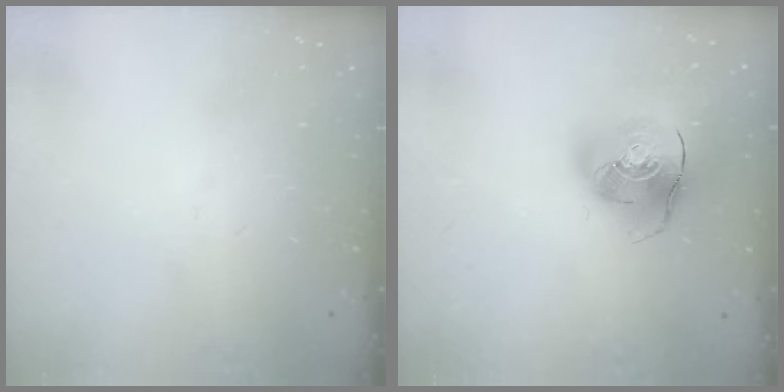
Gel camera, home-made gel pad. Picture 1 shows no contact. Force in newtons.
{"total": 14.1, "press": 13.9, "slide": 2.5}